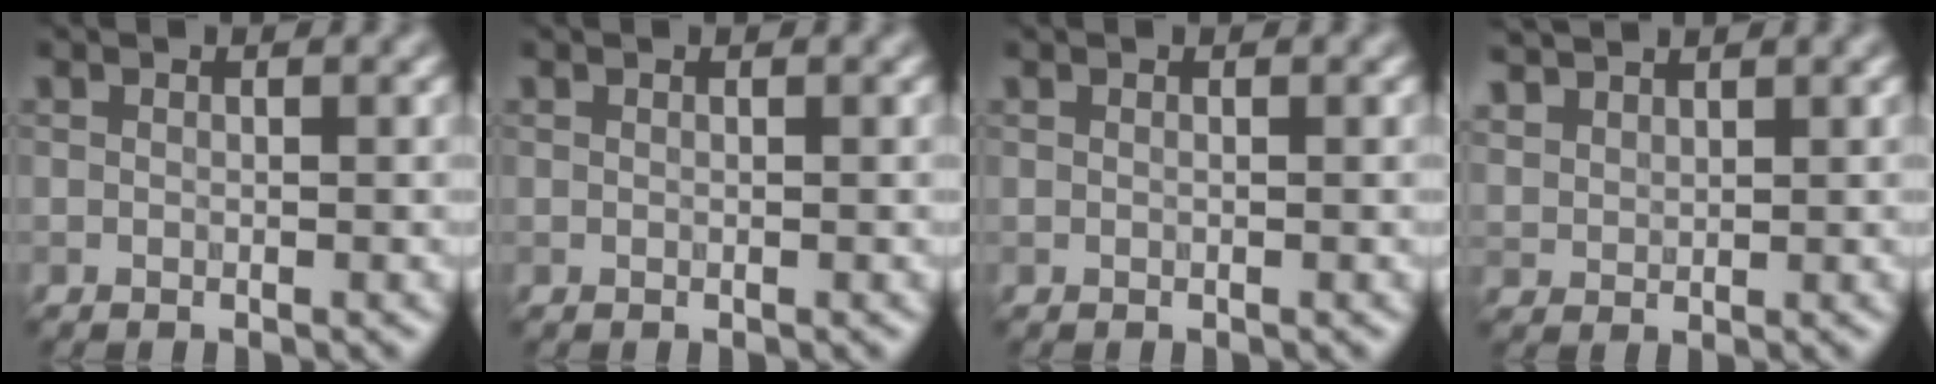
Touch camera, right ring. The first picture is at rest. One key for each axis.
{"total": 0.0}
{"total": 0.0}
{"total": 2.2, "fx": 2.0, "fy": 0.8, "fz": 0.4, "tx": -0.018, "ty": 0.005, "tz": 0.047}